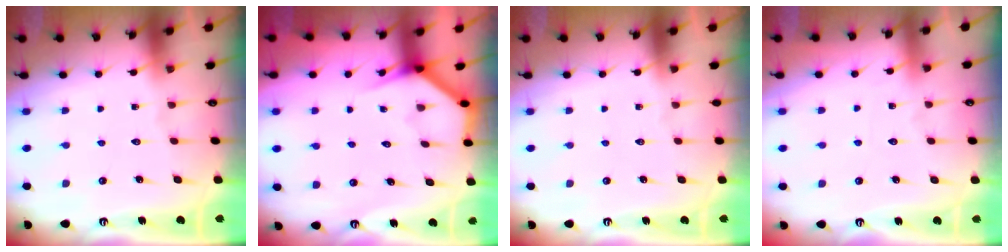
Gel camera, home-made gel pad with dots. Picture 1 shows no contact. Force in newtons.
{"total": 3.7, "press": 3.7, "slide": 0.2}
{"total": 0.0}
{"total": 3.2, "press": 3.1, "slide": 0.4}